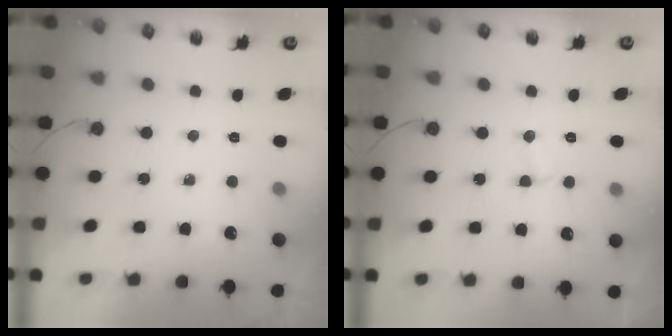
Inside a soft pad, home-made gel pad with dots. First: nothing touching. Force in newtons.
{"total": 2.7, "press": 2.6, "slide": 0.4}